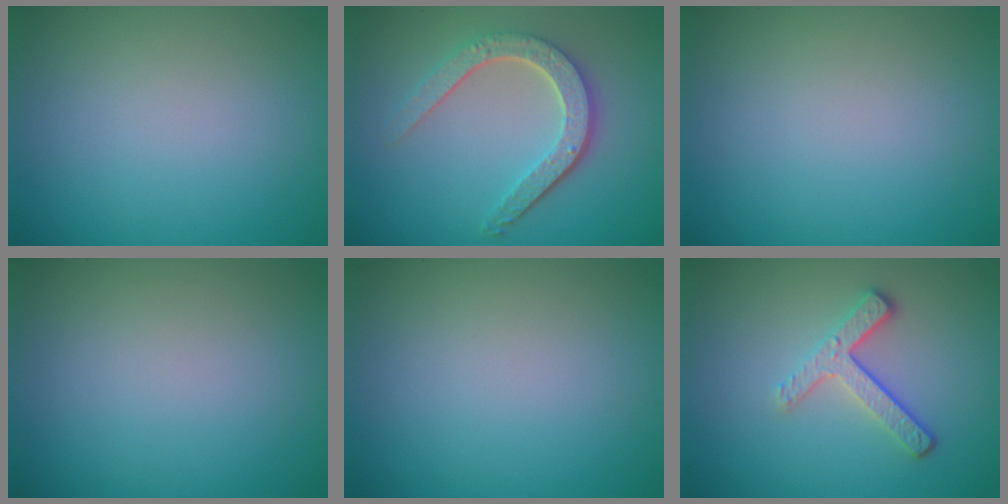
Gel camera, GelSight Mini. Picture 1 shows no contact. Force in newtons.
{"total": 4.7, "press": 3.6, "slide": 3.0}
{"total": 0.0}
{"total": 0.0}
{"total": 0.0}
{"total": 3.4, "press": 2.6, "slide": 2.3}